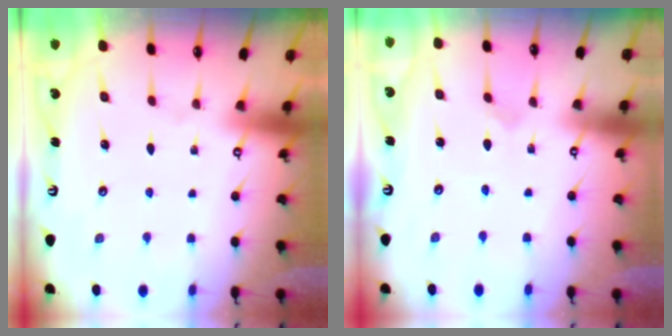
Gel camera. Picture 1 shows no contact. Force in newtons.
{"total": 0.6, "press": 0.6, "slide": 0.0}